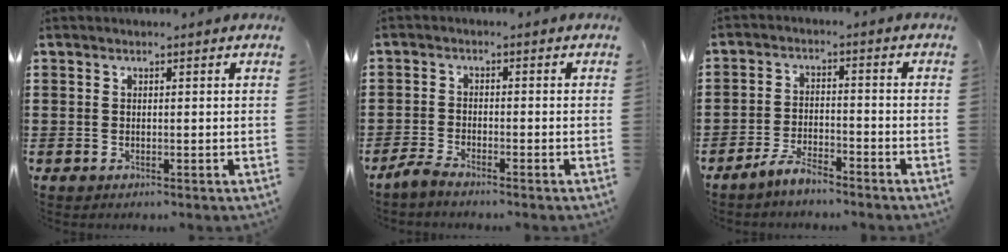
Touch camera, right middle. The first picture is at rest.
{"total": 2.5, "force": [-2.3, 0.3, 0.9], "torque": [-0.031, 0.003, -0.052]}
{"total": 4.6, "force": [-4.3, 1.0, 1.4], "torque": [-0.030, 0.009, -0.087]}